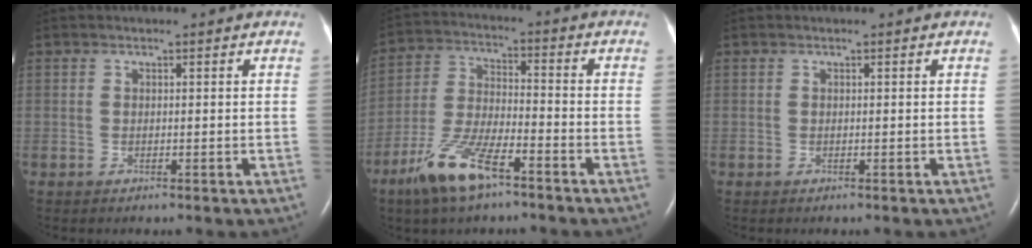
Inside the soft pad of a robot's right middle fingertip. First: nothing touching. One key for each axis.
{"total": 10.7, "fx": -6.9, "fy": 2.7, "fz": 7.8, "tx": -0.169, "ty": -0.009, "tz": -0.132}
{"total": 0.0}